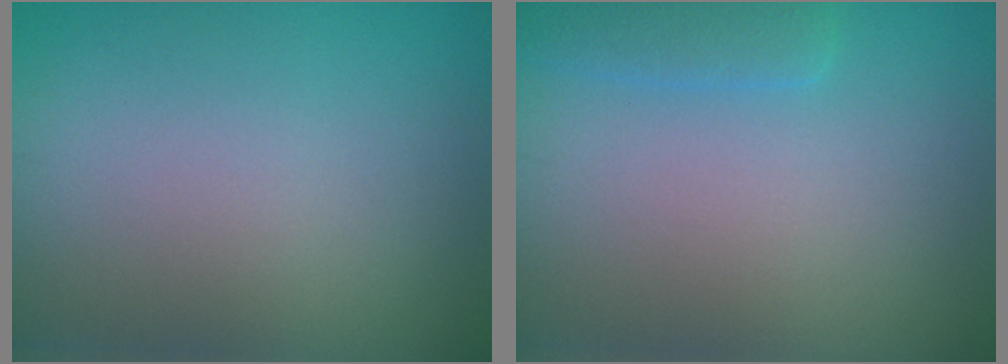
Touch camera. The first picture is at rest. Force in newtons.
{"total": 2.0, "press": 1.9, "slide": 0.3}